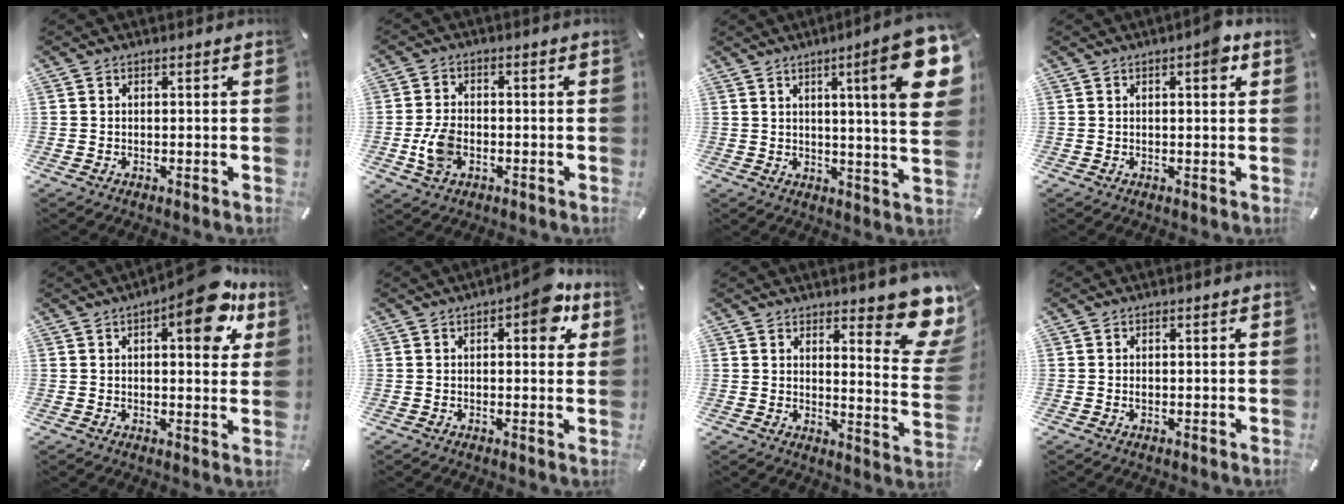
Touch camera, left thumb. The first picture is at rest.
{"total": 6.6, "force": [-1.7, 4.5, 4.5], "torque": [-0.105, 0.003, -0.034]}
{"total": 18.6, "force": [6.7, 2.0, 17.2], "torque": [-0.261, -0.029, 0.085]}
{"total": 4.2, "force": [1.6, 1.4, 3.6], "torque": [-0.044, -0.002, 0.018]}
{"total": 13.4, "force": [6.7, 5.1, 10.3], "torque": [-0.126, -0.031, 0.104]}
{"total": 8.5, "force": [3.4, 4.1, 6.7], "torque": [-0.070, -0.012, 0.048]}
{"total": 12.2, "force": [8.7, 3.9, 7.6], "torque": [-0.085, -0.076, 0.150]}
{"total": 0.5, "force": [0.0, 0.3, 0.4], "torque": [-0.008, -0.001, 0.000]}